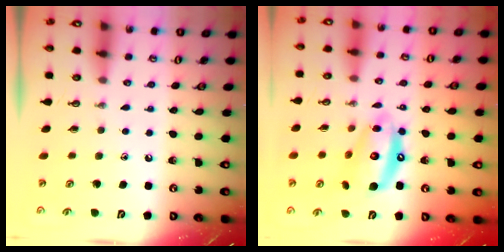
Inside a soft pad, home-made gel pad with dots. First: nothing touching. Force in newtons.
{"total": 12.6, "press": 12.5, "slide": 1.4}